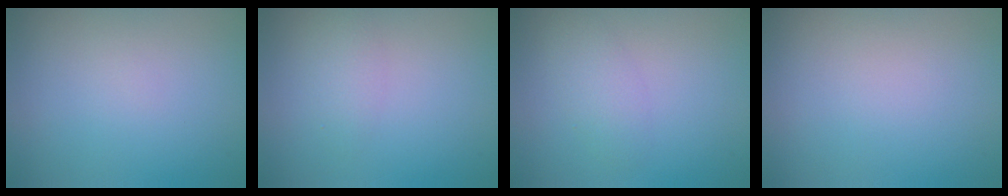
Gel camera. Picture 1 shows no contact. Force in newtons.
{"total": 1.6, "press": 1.6, "slide": 0.0}
{"total": 2.0, "press": 2.0, "slide": 0.1}
{"total": 0.0}